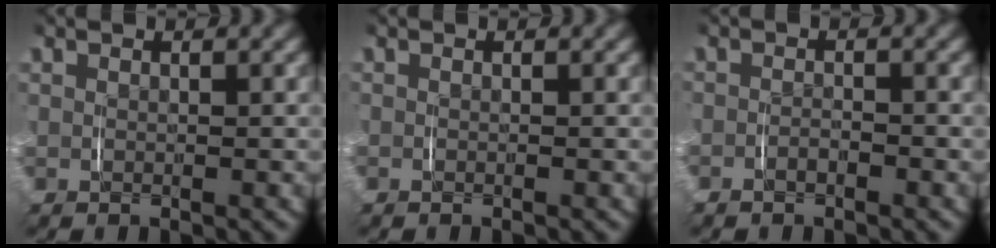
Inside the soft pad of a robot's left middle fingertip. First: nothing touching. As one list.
[{"total": 0.0}, {"total": 1.1, "force": [-1.0, 0.5, 0.3], "torque": [-0.004, 0.002, -0.023]}]